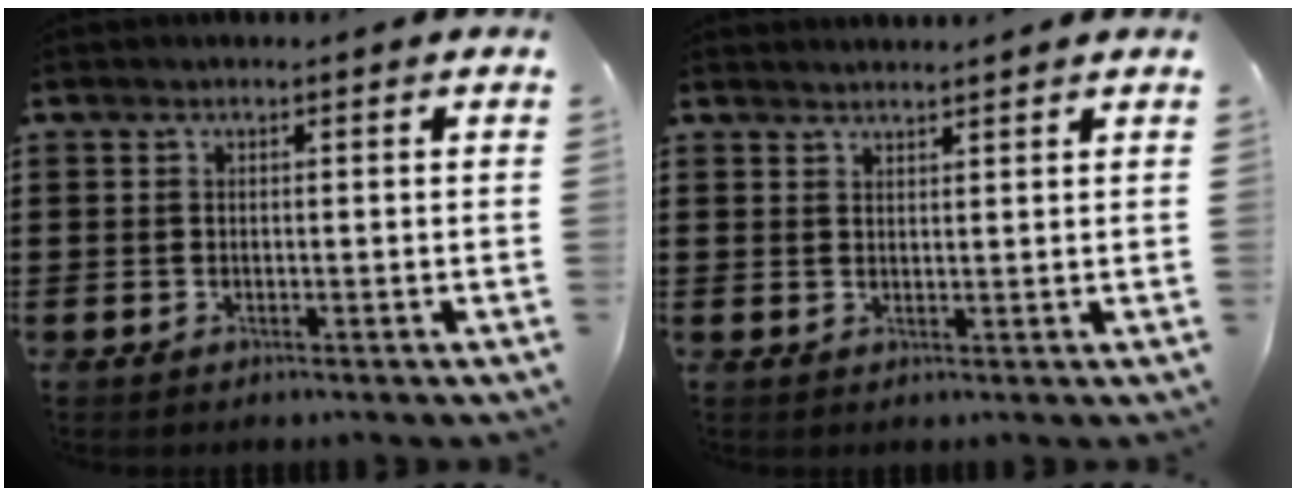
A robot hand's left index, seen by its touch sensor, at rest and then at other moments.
{"total": 1.7, "force": [1.7, -0.2, -0.1], "torque": [-0.002, 0.000, 0.035]}